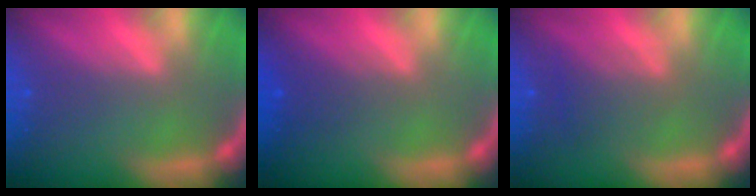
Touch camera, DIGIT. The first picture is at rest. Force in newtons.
{"total": 2.0}
{"total": 2.5}